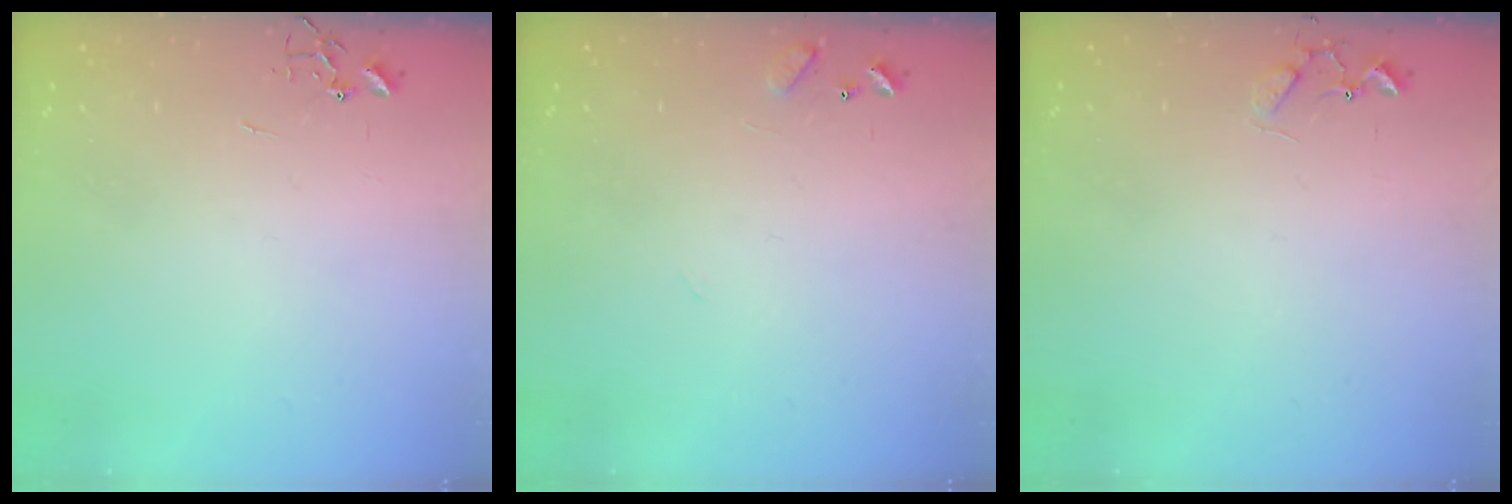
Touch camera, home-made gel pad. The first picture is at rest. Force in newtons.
{"total": 8.4, "press": 8.4, "slide": 0.5}
{"total": 6.2, "press": 6.2, "slide": 0.4}